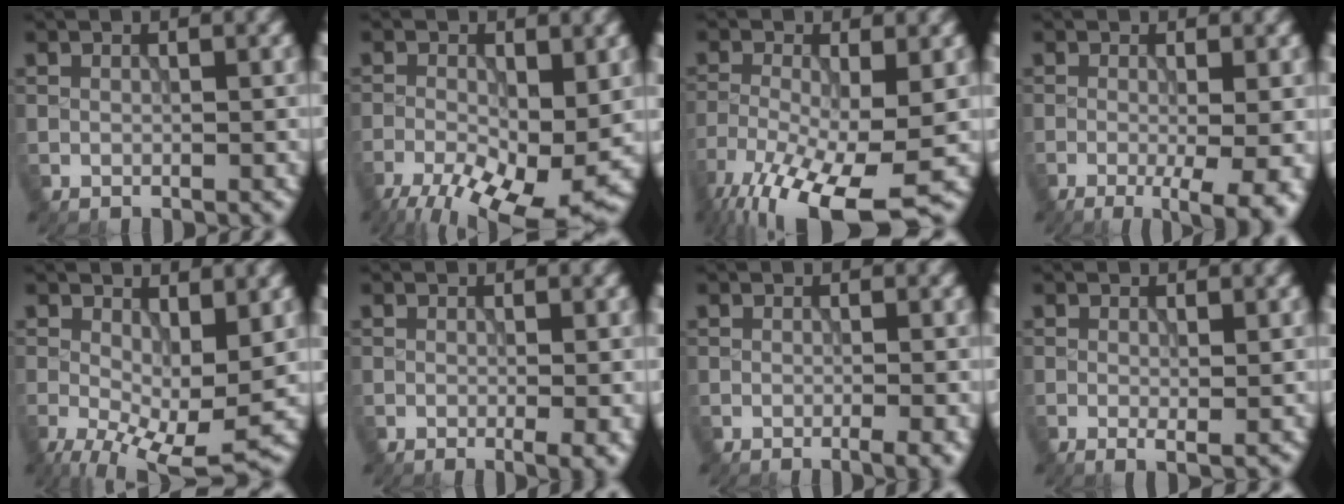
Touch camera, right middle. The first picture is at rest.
{"total": 10.8, "force": [-5.0, 4.1, 8.7], "torque": [-0.151, -0.020, -0.085]}
{"total": 12.1, "force": [-6.8, 3.7, 9.2], "torque": [-0.185, -0.034, -0.117]}
{"total": 6.4, "force": [-2.0, 1.9, 5.8], "torque": [-0.074, -0.012, -0.019]}
{"total": 8.1, "force": [-1.4, 3.5, 7.2], "torque": [-0.137, -0.014, -0.019]}
{"total": 2.5, "force": [-0.5, 0.6, 2.3], "torque": [-0.031, -0.008, -0.006]}
{"total": 2.3, "force": [-0.9, 0.6, 2.0], "torque": [-0.022, -0.004, -0.015]}
{"total": 1.2, "force": [-0.1, 0.2, 1.2], "torque": [-0.019, -0.006, -0.004]}